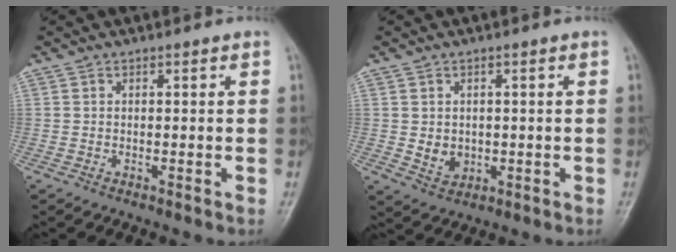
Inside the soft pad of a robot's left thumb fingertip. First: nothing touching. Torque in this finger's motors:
{"motor_torque": [-0.04, 0.04, 0.02, -0.01, 0.00]}